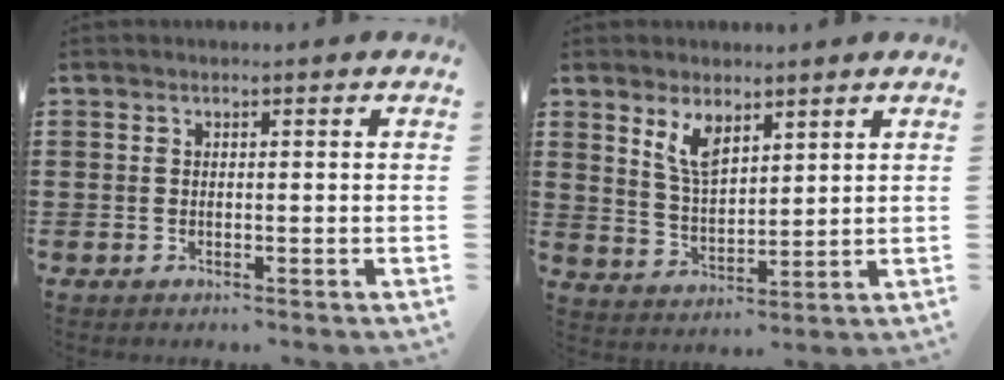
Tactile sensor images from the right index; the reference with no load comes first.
{"total": 5.6, "force": [3.7, 2.4, 3.6], "torque": [-0.081, -0.004, 0.067]}